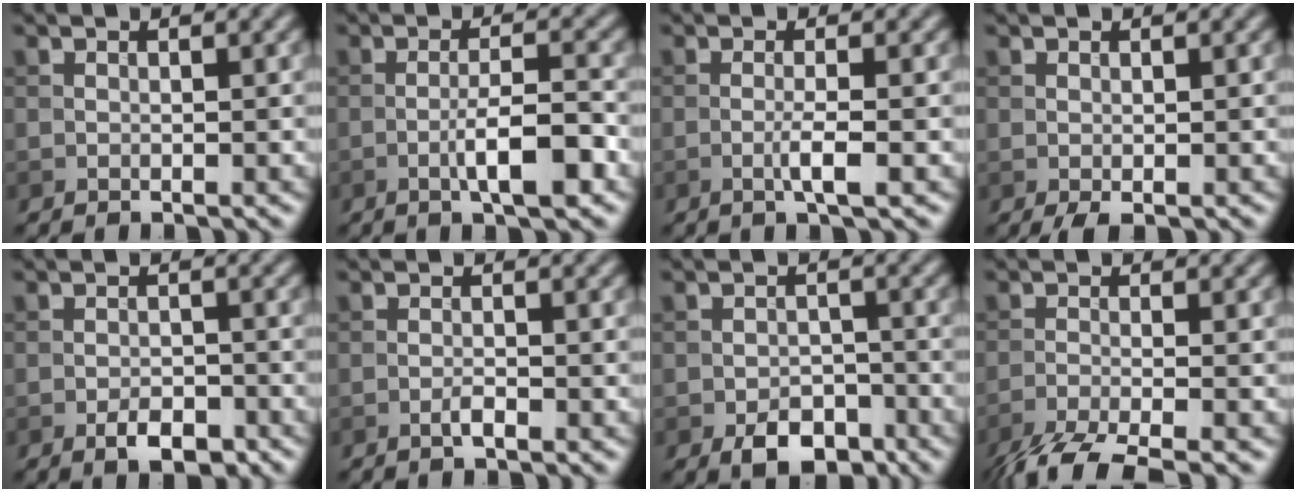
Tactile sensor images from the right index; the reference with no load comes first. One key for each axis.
{"total": 4.6, "fx": -1.7, "fy": 0.9, "fz": 4.2, "tx": -0.071, "ty": 0.004, "tz": -0.030}
{"total": 2.2, "fx": -0.6, "fy": 0.2, "fz": 2.1, "tx": -0.040, "ty": 0.001, "tz": -0.015}
{"total": 1.0, "fx": -0.3, "fy": 0.2, "fz": 0.9, "tx": -0.020, "ty": -0.002, "tz": -0.005}
{"total": 2.9, "fx": -1.7, "fy": 1.3, "fz": 1.9, "tx": -0.029, "ty": 0.001, "tz": -0.028}
{"total": 1.1, "fx": -0.6, "fy": 0.2, "fz": 0.8, "tx": -0.016, "ty": 0.001, "tz": -0.013}
{"total": 4.3, "fx": -2.6, "fy": 2.5, "fz": 2.3, "tx": -0.031, "ty": -0.005, "tz": -0.045}
{"total": 5.6, "fx": -4.2, "fy": 1.1, "fz": 3.5, "tx": -0.059, "ty": -0.011, "tz": -0.088}